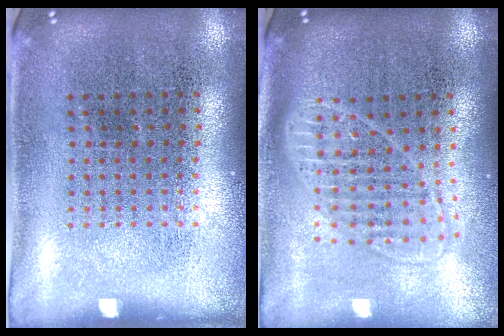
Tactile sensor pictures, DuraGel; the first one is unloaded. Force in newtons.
{"total": 1.8, "press": 1.5, "slide": 1.0}